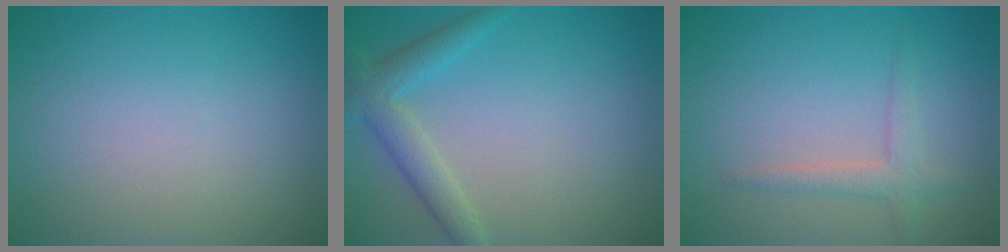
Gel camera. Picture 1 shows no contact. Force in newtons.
{"total": 3.0, "press": 3.0, "slide": 0.1}
{"total": 1.9, "press": 1.9, "slide": 0.1}